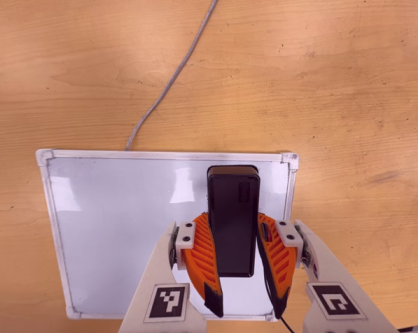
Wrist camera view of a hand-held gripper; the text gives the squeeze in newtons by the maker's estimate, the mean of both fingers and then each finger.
{"total": 9.3, "left": 7.0, "right": 11.7}